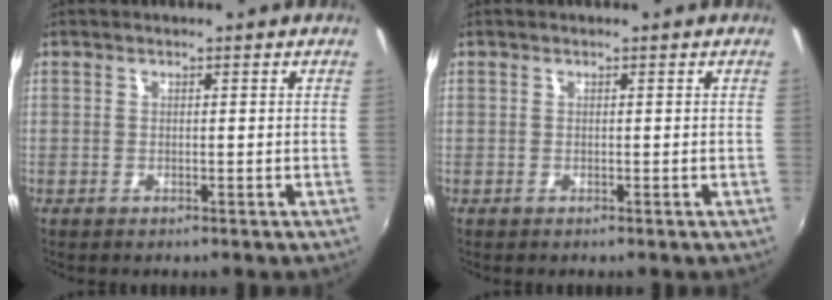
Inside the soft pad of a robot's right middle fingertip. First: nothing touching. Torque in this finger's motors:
{"motor_torque": [0.00, 0.00, 0.00, 0.00]}